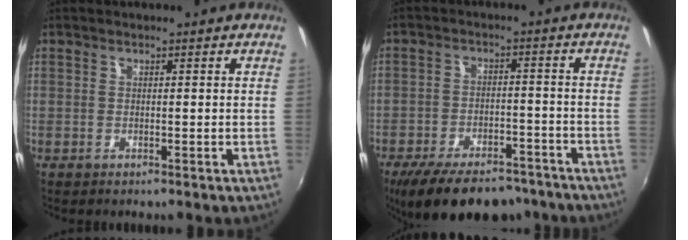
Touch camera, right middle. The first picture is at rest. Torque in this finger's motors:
{"motor_torque": [1.12, -1.02, 0.80, 0.21]}